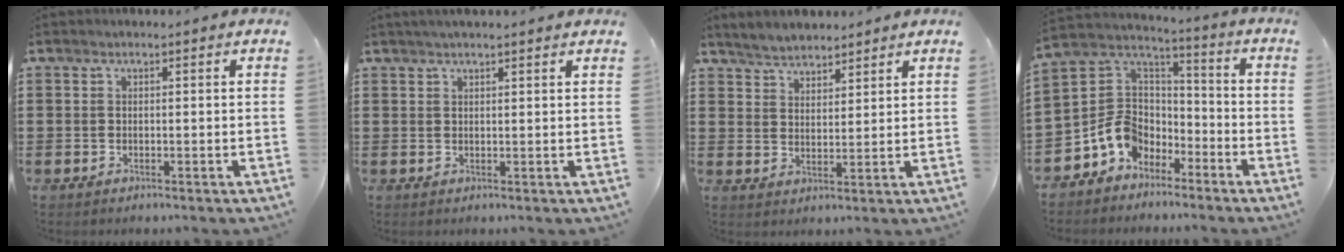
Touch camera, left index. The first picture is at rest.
{"total": 1.6, "force": [1.4, 0.0, 0.8], "torque": [-0.017, 0.001, 0.026]}
{"total": 3.8, "force": [3.7, 0.9, 0.0], "torque": [-0.015, -0.005, 0.070]}
{"total": 8.3, "force": [-4.4, 6.5, 2.6], "torque": [-0.089, 0.010, -0.088]}